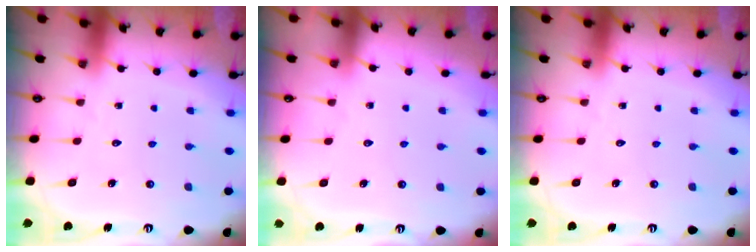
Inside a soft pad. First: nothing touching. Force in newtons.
{"total": 1.9, "press": 1.9, "slide": 0.3}
{"total": 0.0}